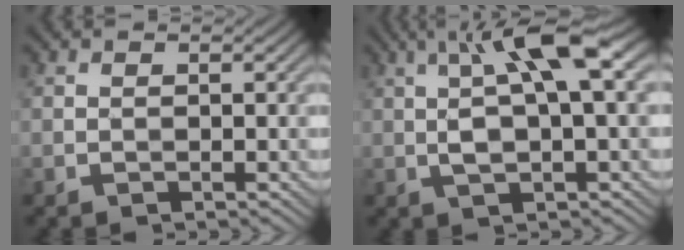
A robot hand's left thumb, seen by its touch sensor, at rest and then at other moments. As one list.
[{"total": 9.8, "force": [2.3, 3.1, 9.0], "torque": [-0.163, 0.018, 0.032]}]